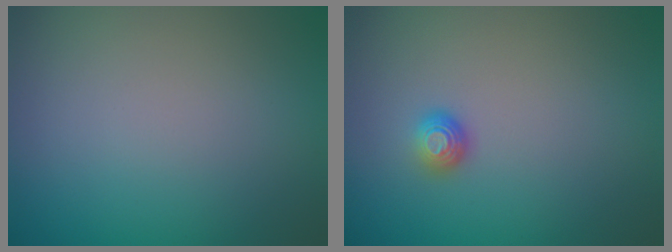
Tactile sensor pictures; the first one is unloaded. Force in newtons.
{"total": 1.3, "press": 1.0, "slide": 0.9}